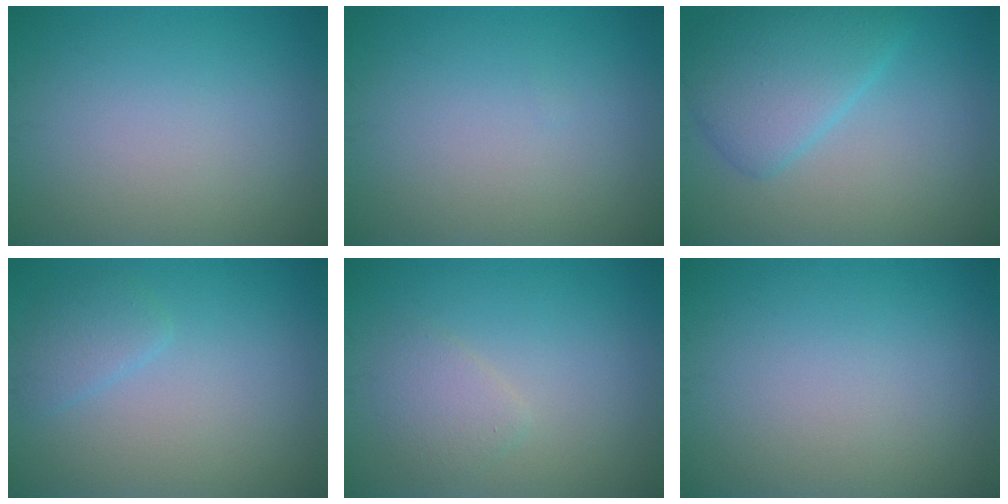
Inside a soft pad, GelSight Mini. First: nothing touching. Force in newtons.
{"total": 0.0}
{"total": 4.8, "press": 4.8, "slide": 0.1}
{"total": 1.7, "press": 1.7, "slide": 0.1}
{"total": 1.8, "press": 1.8, "slide": 0.2}
{"total": 0.0}